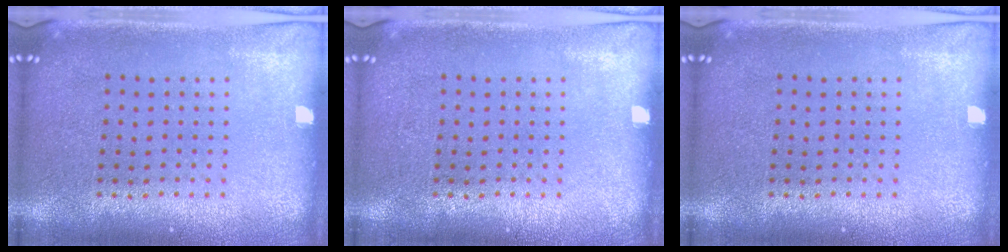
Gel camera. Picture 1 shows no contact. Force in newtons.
{"total": 0.0}
{"total": 0.0}